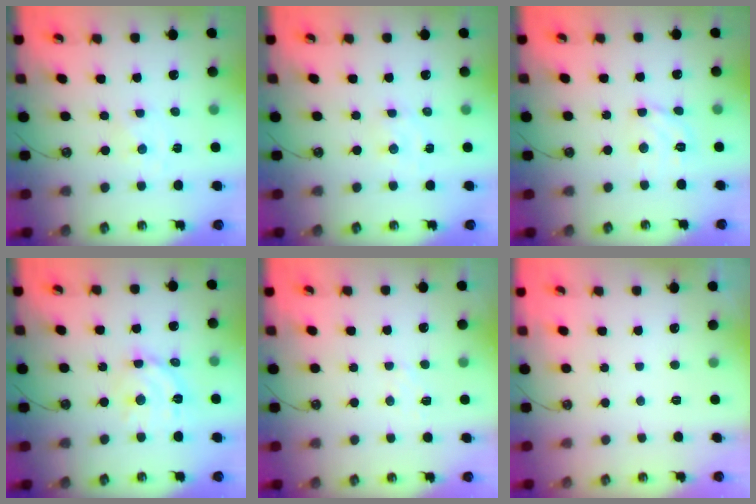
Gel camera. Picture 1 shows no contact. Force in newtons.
{"total": 2.1, "press": 2.0, "slide": 0.3}
{"total": 8.1, "press": 8.0, "slide": 1.1}
{"total": 11.4, "press": 11.3, "slide": 0.7}
{"total": 5.0, "press": 4.9, "slide": 0.6}
{"total": 0.0}